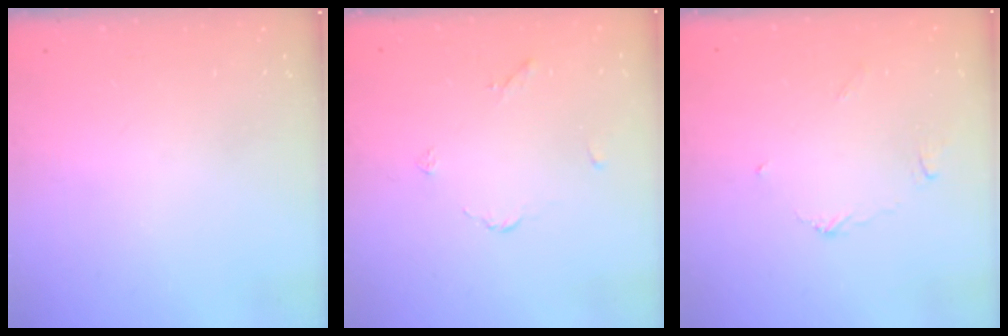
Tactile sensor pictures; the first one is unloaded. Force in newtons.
{"total": 3.3, "press": 3.2, "slide": 0.5}
{"total": 3.5, "press": 3.5, "slide": 0.3}